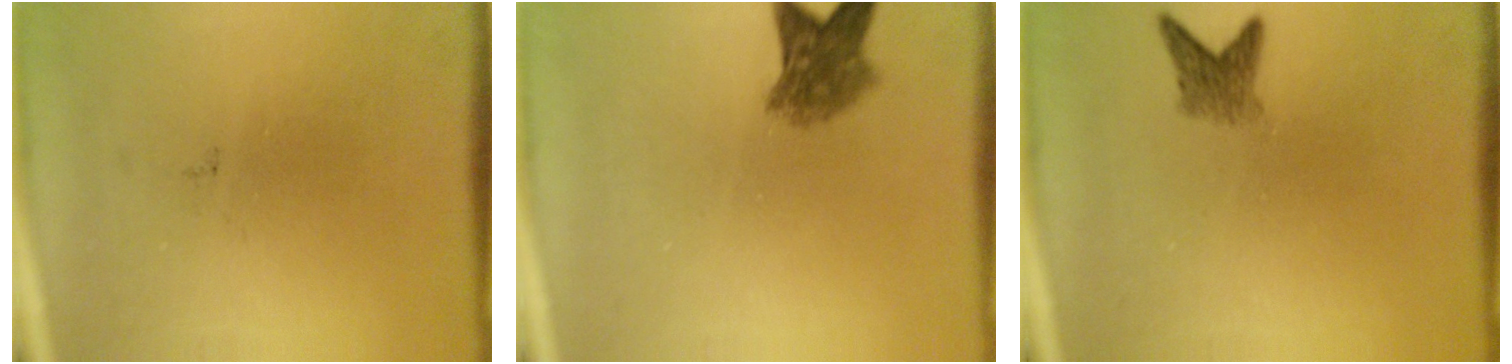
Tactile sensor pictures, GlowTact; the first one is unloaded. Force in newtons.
{"total": 4.9}
{"total": 2.4}